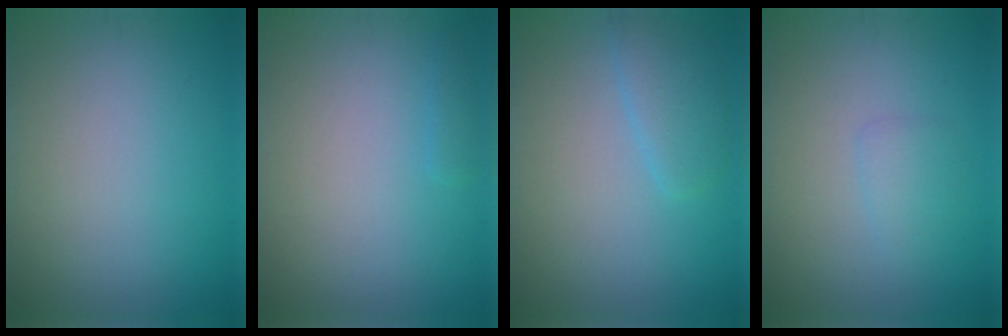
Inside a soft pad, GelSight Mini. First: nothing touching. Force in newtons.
{"total": 0.7, "press": 0.7, "slide": 0.0}
{"total": 2.4, "press": 2.4, "slide": 0.2}
{"total": 1.2, "press": 1.2, "slide": 0.1}